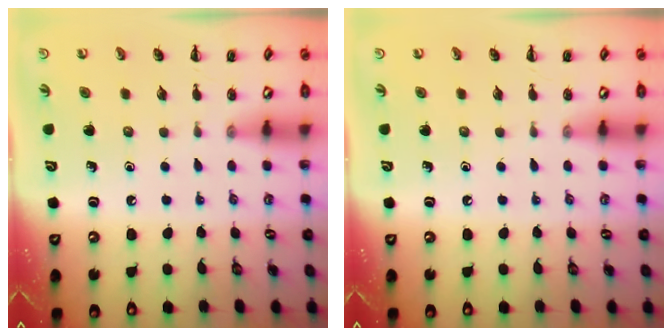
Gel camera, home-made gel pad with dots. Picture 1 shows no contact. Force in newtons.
{"total": 0.0}